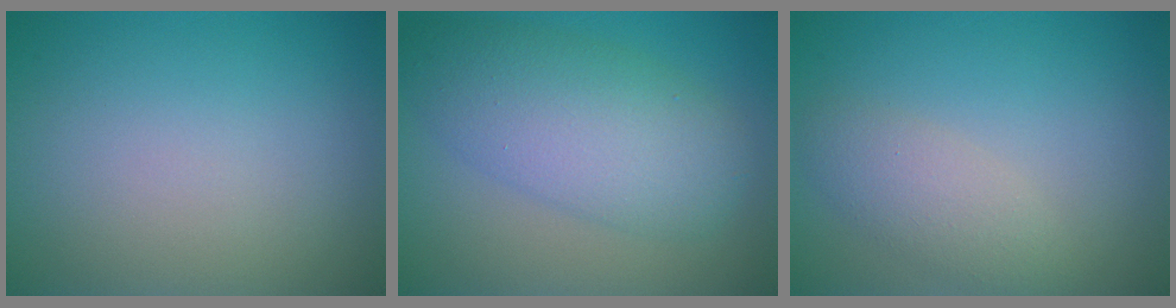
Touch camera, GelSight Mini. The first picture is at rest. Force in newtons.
{"total": 7.0, "press": 7.0, "slide": 0.1}
{"total": 2.8, "press": 2.8, "slide": 0.2}